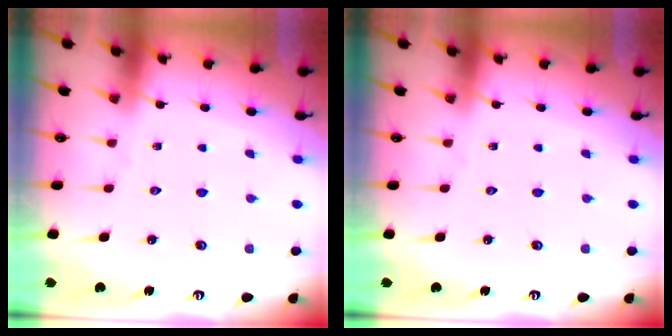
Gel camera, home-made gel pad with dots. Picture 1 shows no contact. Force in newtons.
{"total": 0.0}